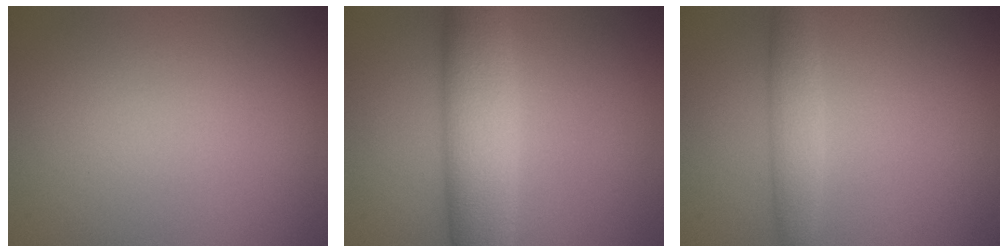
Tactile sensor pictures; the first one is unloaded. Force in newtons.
{"total": 7.0, "press": 7.0, "slide": 0.2}
{"total": 2.5, "press": 2.5, "slide": 0.0}